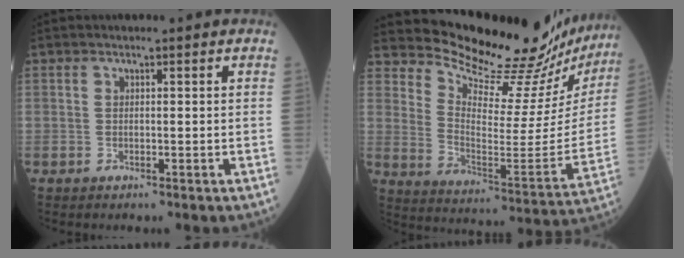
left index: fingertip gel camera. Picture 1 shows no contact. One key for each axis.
{"total": 24.5, "fx": 23.3, "fy": 3.0, "fz": 7.0, "tx": -0.122, "ty": -0.116, "tz": 0.309}